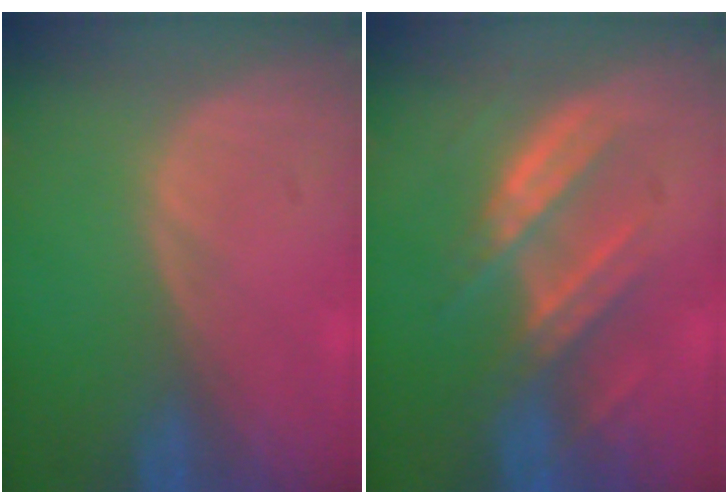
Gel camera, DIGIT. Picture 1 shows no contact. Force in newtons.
{"total": 7.2, "press": 7.0, "slide": 1.7}